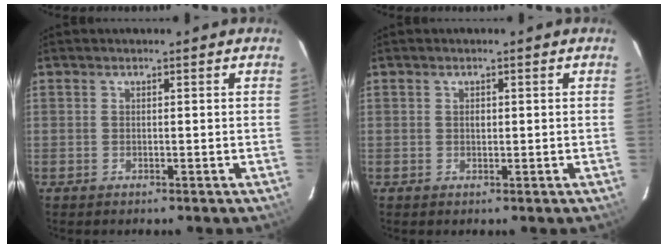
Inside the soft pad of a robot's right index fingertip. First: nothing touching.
{"total": 0.8, "force": [0.1, 0.6, 0.5], "torque": [-0.007, 0.003, 0.003]}